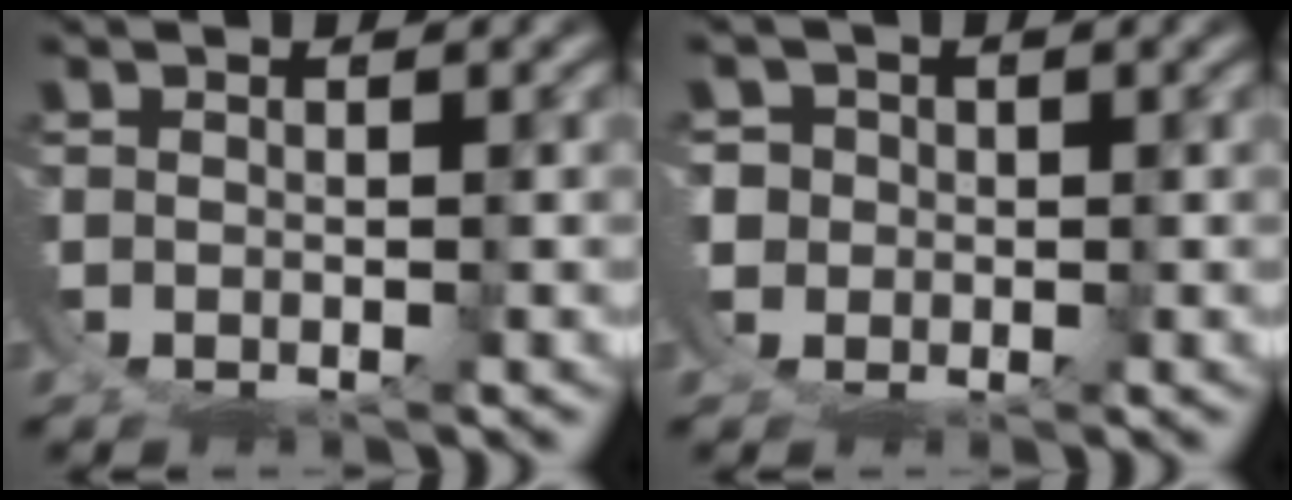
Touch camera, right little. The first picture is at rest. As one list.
[{"total": 5.8, "force": [0.0, 5.3, 2.3], "torque": [-0.067, -0.019, -0.003]}]